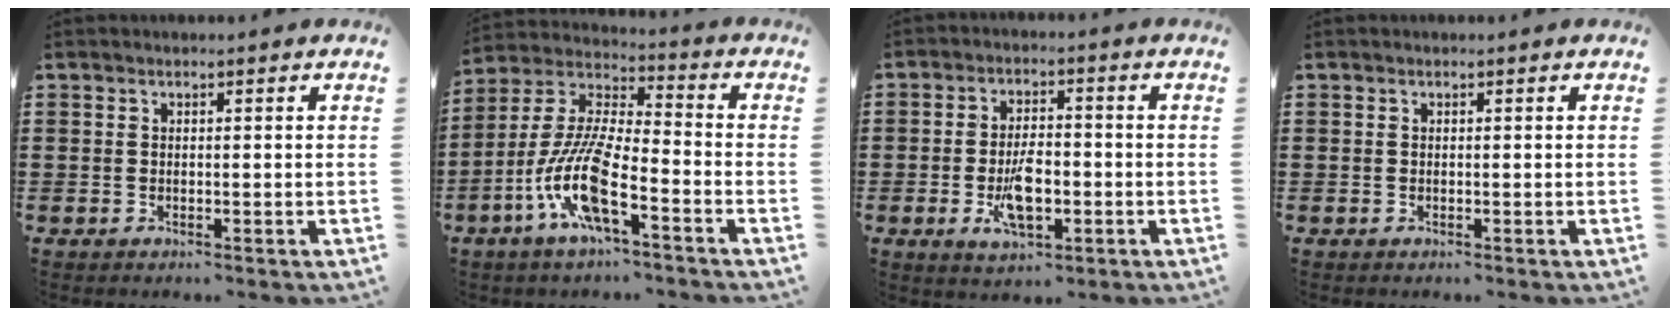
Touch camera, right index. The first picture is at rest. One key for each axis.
{"total": 11.7, "fx": -5.7, "fy": 2.4, "fz": 9.9, "tx": -0.234, "ty": -0.015, "tz": -0.117}
{"total": 6.7, "fx": -1.8, "fy": 3.0, "fz": 5.7, "tx": -0.115, "ty": 0.002, "tz": -0.035}
{"total": 0.0}